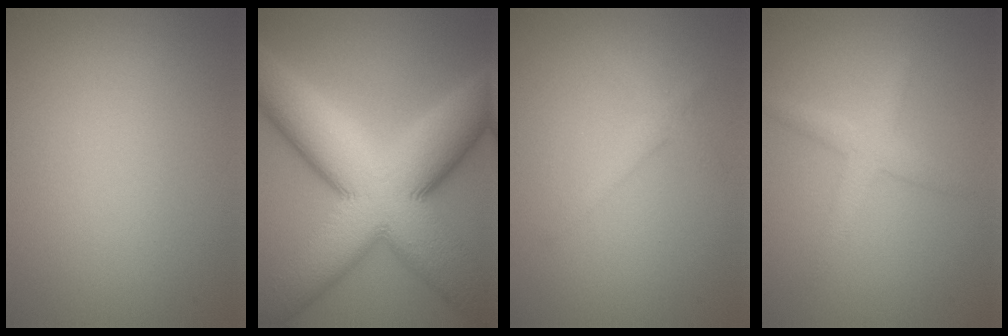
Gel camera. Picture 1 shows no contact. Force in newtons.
{"total": 16.4, "press": 16.4, "slide": 0.5}
{"total": 1.4, "press": 1.4, "slide": 0.1}
{"total": 2.4, "press": 2.4, "slide": 0.0}